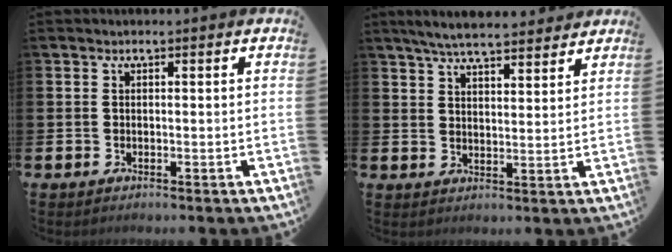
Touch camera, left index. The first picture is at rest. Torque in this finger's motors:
{"motor_torque": [0.06, -0.33, 0.70, 0.20]}